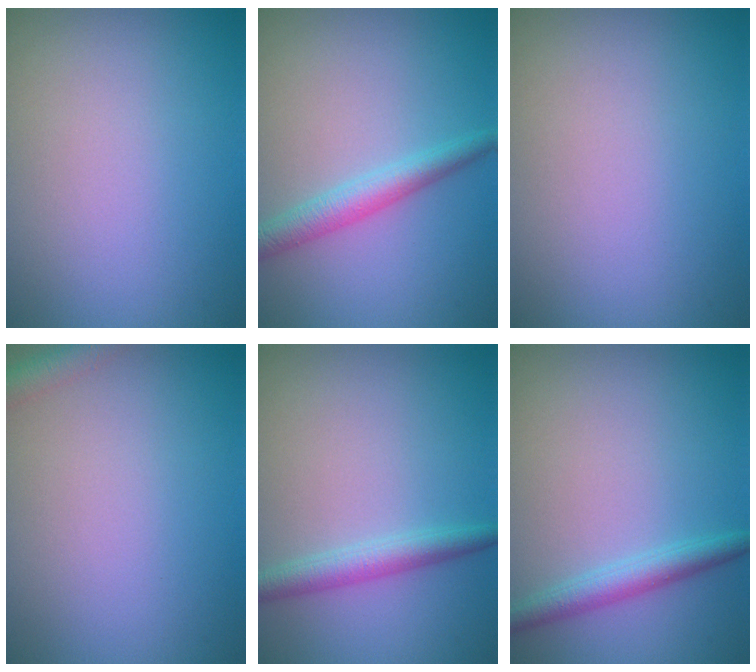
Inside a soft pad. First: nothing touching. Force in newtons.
{"total": 2.8, "press": 2.8, "slide": 0.1}
{"total": 0.0}
{"total": 2.0, "press": 2.0, "slide": 0.1}
{"total": 2.5, "press": 2.5, "slide": 0.0}
{"total": 2.4, "press": 2.4, "slide": 0.1}